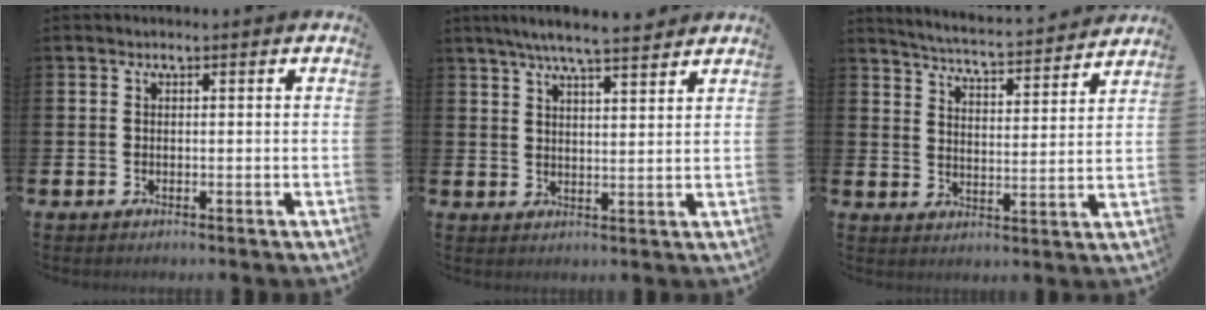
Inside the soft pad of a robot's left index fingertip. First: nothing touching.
{"total": 6.1, "force": [5.6, 0.2, 2.2], "torque": [-0.056, -0.019, 0.101]}
{"total": 5.0, "force": [4.9, -0.1, 0.7], "torque": [-0.036, -0.043, 0.081]}